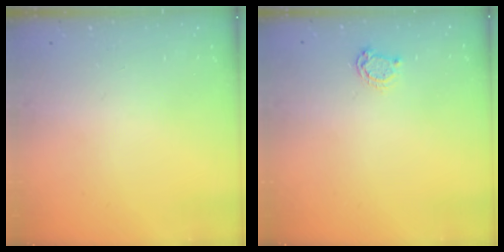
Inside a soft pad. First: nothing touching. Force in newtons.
{"total": 4.6, "press": 4.6, "slide": 0.6}